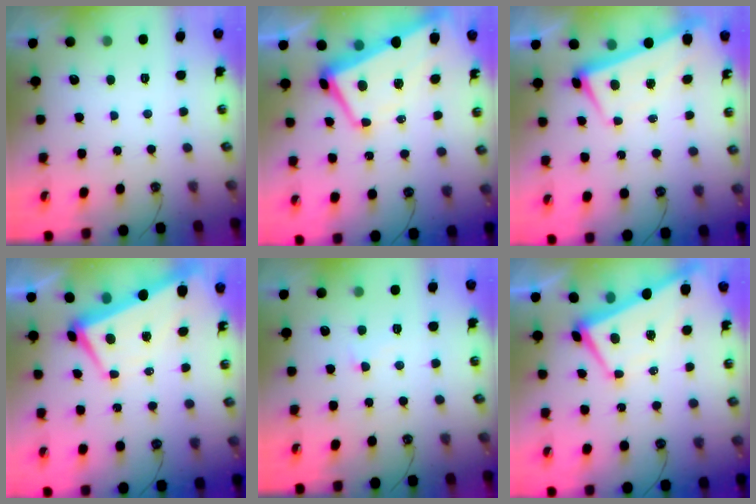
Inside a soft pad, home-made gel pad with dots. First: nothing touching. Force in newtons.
{"total": 2.7, "press": 2.2, "slide": 1.7}
{"total": 1.6, "press": 0.6, "slide": 1.4}
{"total": 2.0, "press": 1.6, "slide": 1.2}
{"total": 3.7, "press": 3.6, "slide": 0.9}
{"total": 1.5, "press": 1.2, "slide": 0.9}